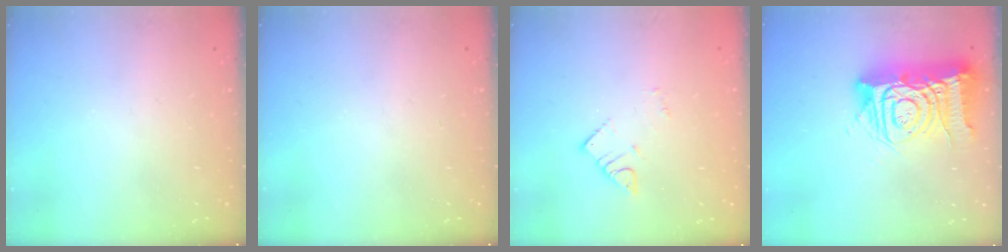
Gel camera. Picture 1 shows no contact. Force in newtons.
{"total": 0.0}
{"total": 3.2, "press": 3.2, "slide": 0.1}
{"total": 17.8, "press": 17.7, "slide": 1.9}